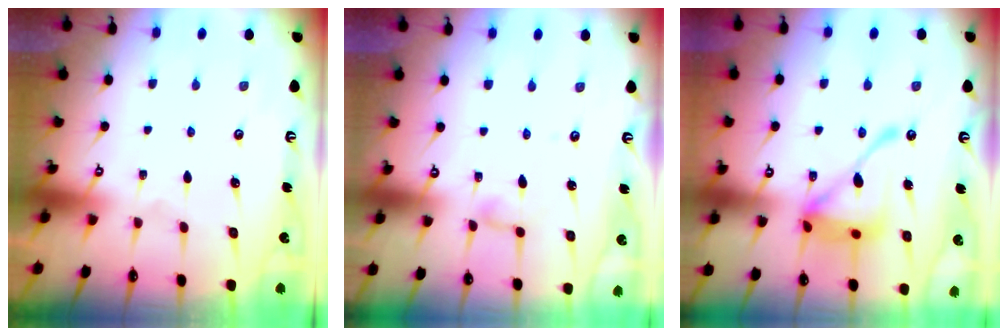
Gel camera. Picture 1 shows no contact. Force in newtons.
{"total": 3.4, "press": 3.3, "slide": 0.3}
{"total": 16.1, "press": 16.0, "slide": 1.6}